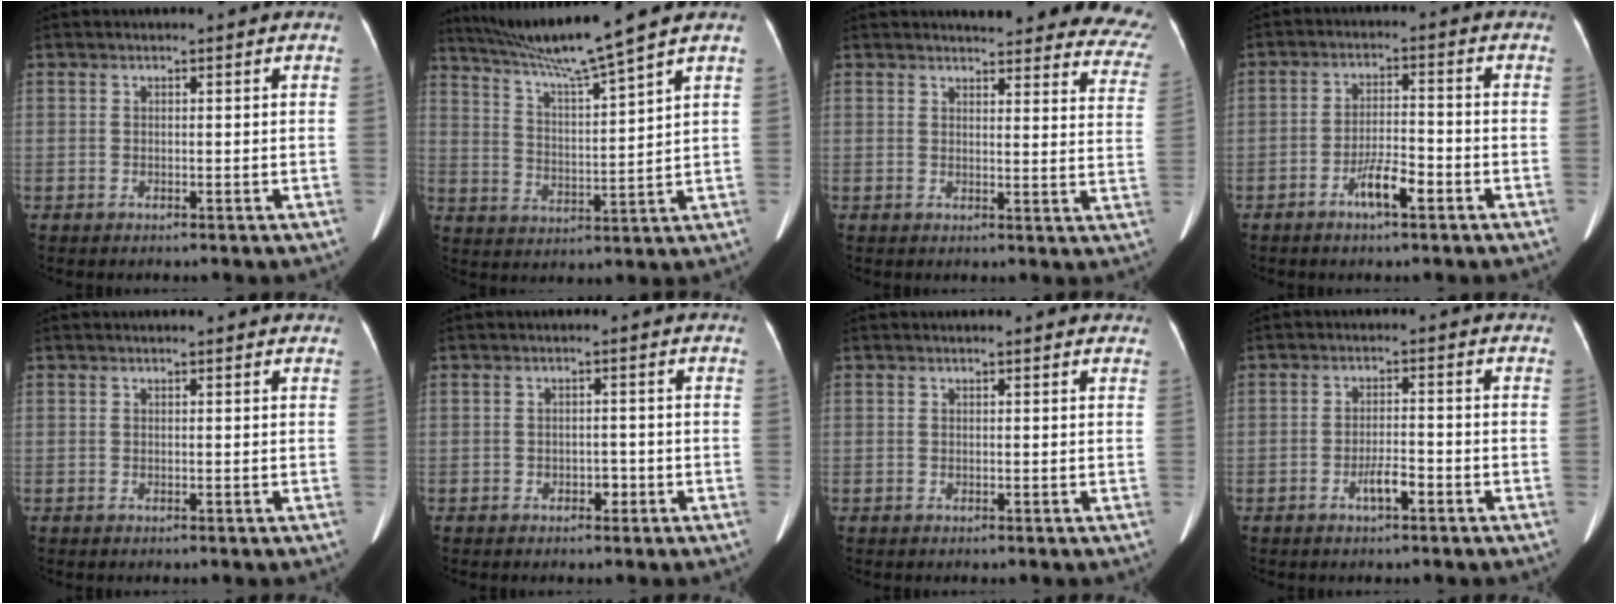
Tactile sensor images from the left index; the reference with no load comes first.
{"total": 11.2, "force": [9.4, -2.6, 5.5], "torque": [-0.100, -0.004, 0.171]}
{"total": 20.4, "force": [19.1, 4.4, 5.8], "torque": [-0.041, -0.073, 0.185]}
{"total": 5.1, "force": [-3.1, 0.9, 3.9], "torque": [-0.078, -0.001, -0.055]}
{"total": 2.4, "force": [2.1, 0.6, 1.0], "torque": [-0.011, 0.017, 0.017]}
{"total": 1.6, "force": [-1.0, 1.0, 0.8], "torque": [-0.011, 0.001, -0.012]}
{"total": 3.7, "force": [3.3, 1.0, 1.5], "torque": [-0.015, 0.019, 0.027]}
{"total": 3.1, "force": [-1.9, 0.6, 2.4], "torque": [-0.045, -0.002, -0.032]}